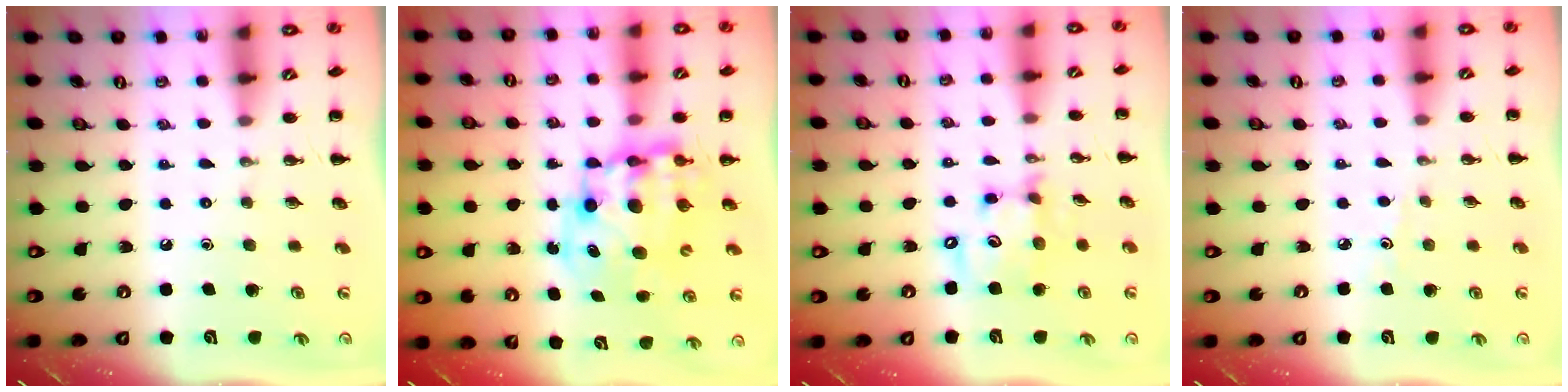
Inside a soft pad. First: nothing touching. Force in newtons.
{"total": 10.1, "press": 9.7, "slide": 2.8}
{"total": 11.2, "press": 11.0, "slide": 1.9}
{"total": 2.5, "press": 2.4, "slide": 0.8}